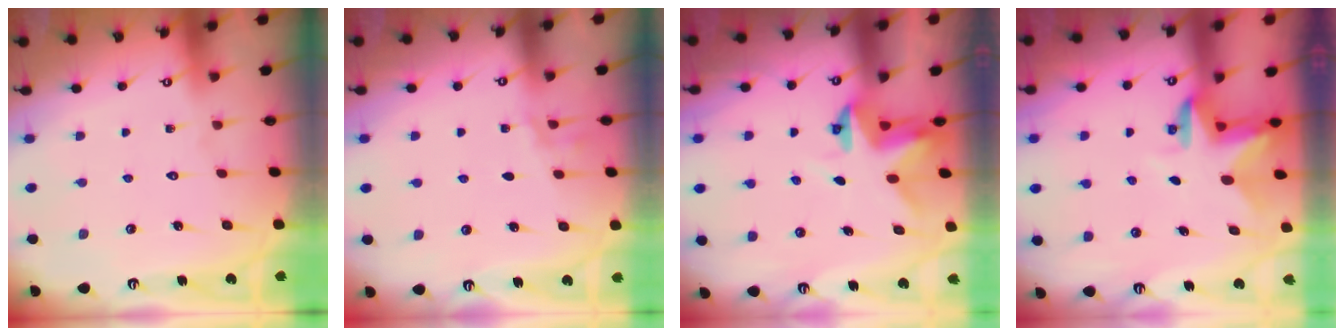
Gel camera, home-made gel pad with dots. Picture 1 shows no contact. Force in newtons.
{"total": 2.5, "press": 1.7, "slide": 1.8}
{"total": 3.8, "press": 3.8, "slide": 0.3}
{"total": 3.0, "press": 3.0, "slide": 0.4}